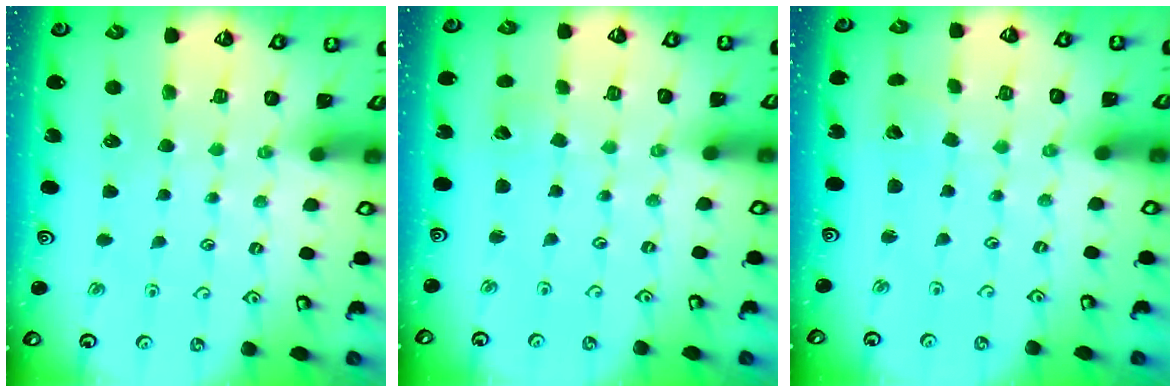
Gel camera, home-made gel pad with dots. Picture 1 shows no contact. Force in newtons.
{"total": 2.0, "press": 2.0, "slide": 0.2}
{"total": 1.7, "press": 1.7, "slide": 0.1}